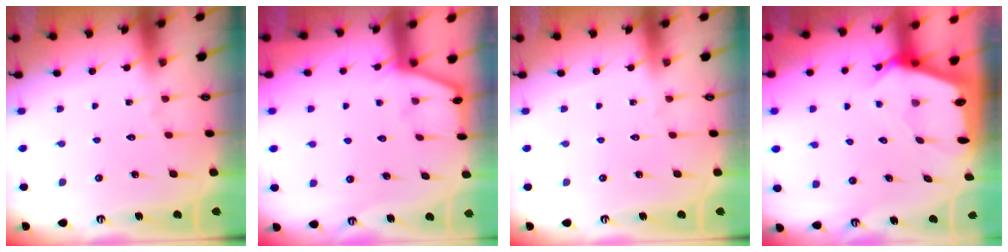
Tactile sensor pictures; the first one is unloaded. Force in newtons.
{"total": 2.4, "press": 2.3, "slide": 0.5}
{"total": 0.0}
{"total": 3.1, "press": 3.1, "slide": 0.2}